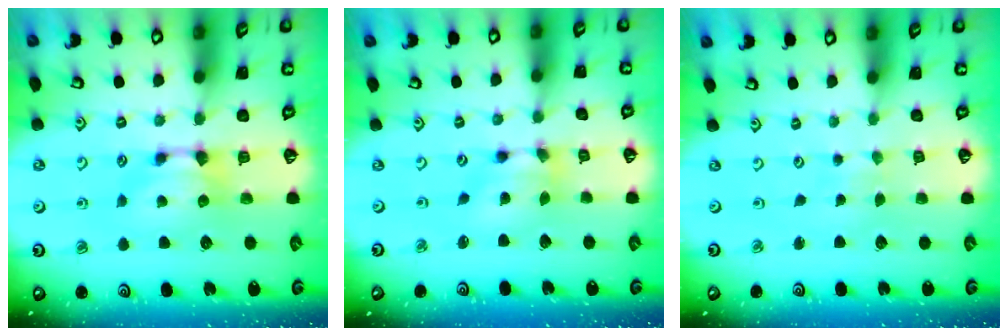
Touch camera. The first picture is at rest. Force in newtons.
{"total": 4.9, "press": 4.4, "slide": 2.1}
{"total": 5.6, "press": 5.6, "slide": 0.2}